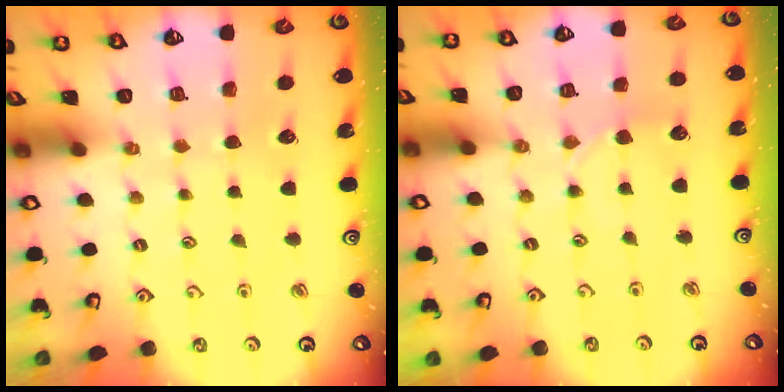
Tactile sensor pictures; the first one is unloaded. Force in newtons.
{"total": 2.2, "press": 2.2, "slide": 0.3}